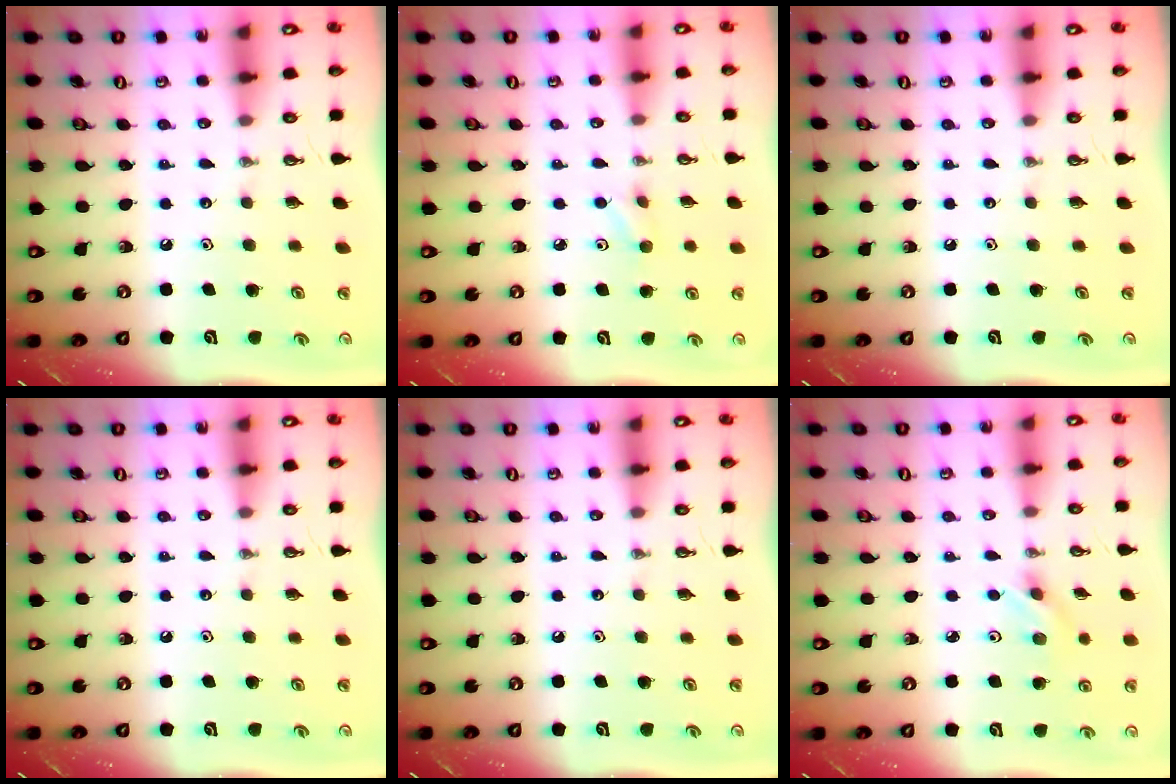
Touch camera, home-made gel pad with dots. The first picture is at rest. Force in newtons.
{"total": 4.2, "press": 4.1, "slide": 0.8}
{"total": 0.0}
{"total": 0.0}
{"total": 0.0}
{"total": 3.6, "press": 3.3, "slide": 1.3}